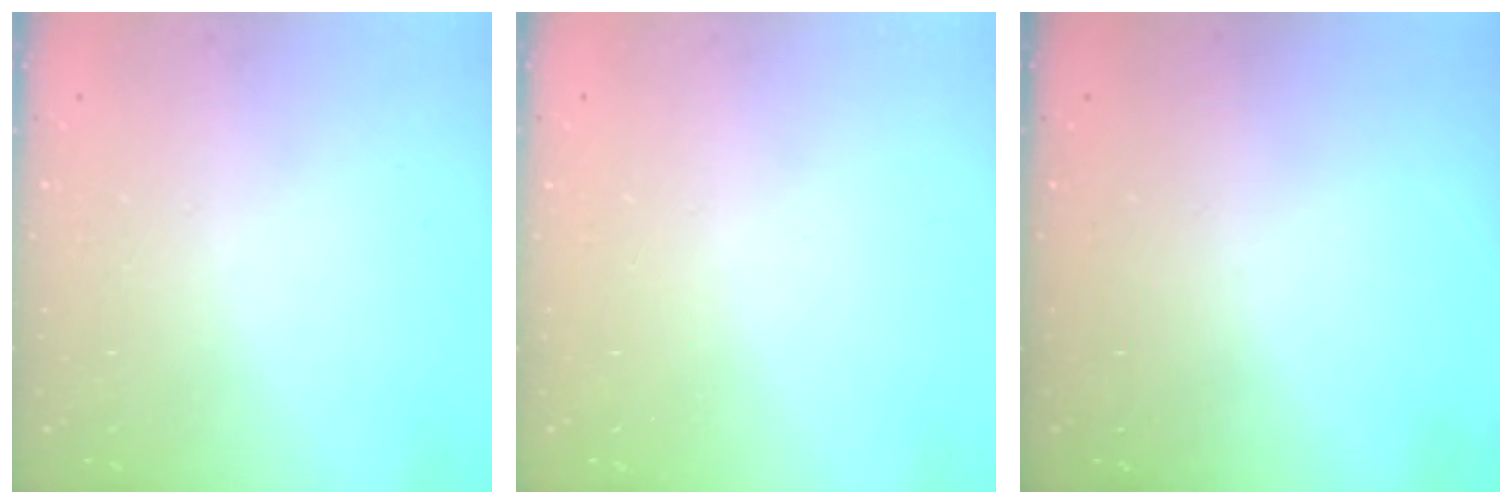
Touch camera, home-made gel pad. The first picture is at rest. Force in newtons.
{"total": 0.0}
{"total": 0.0}